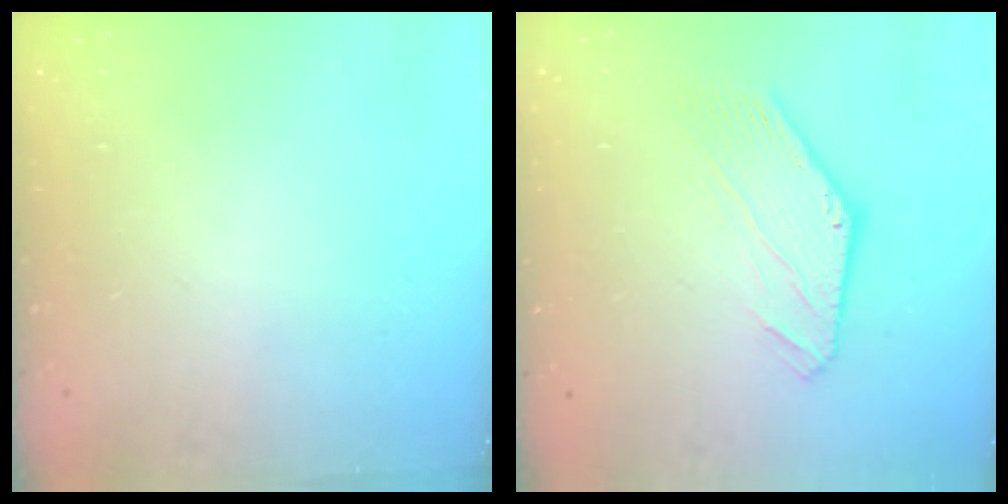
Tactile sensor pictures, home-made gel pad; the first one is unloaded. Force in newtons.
{"total": 2.3, "press": 2.3, "slide": 0.2}